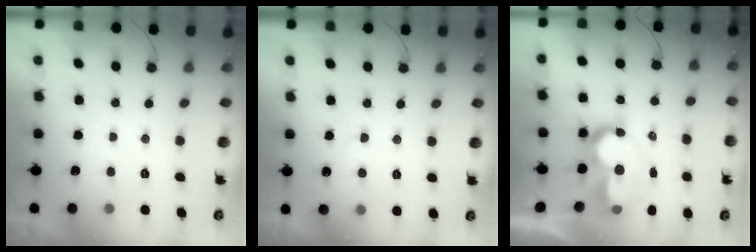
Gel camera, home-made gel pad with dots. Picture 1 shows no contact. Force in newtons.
{"total": 2.9, "press": 2.9, "slide": 0.3}
{"total": 10.5, "press": 10.4, "slide": 1.0}